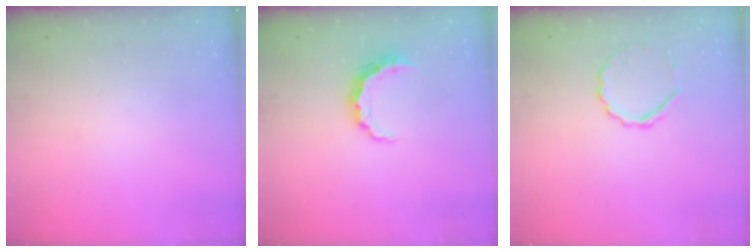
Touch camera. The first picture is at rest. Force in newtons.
{"total": 7.1, "press": 7.1, "slide": 0.5}
{"total": 4.4, "press": 4.2, "slide": 1.5}